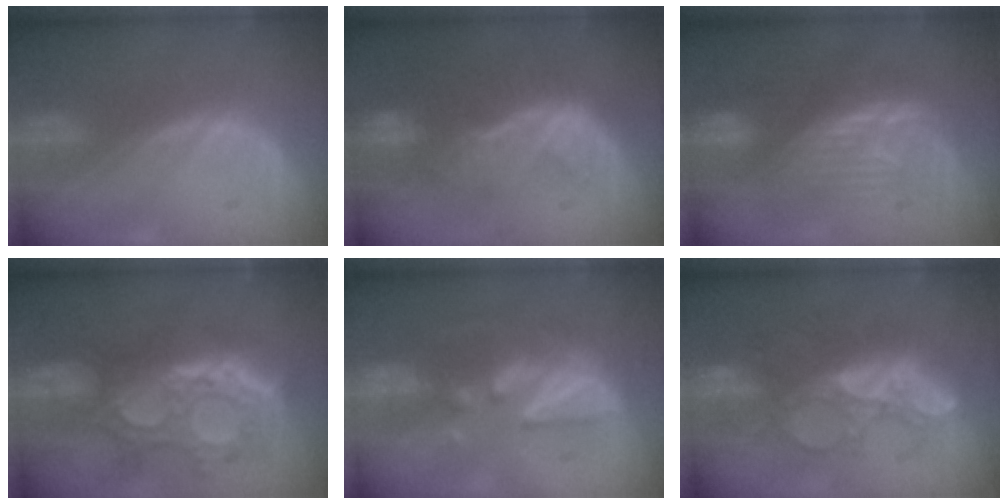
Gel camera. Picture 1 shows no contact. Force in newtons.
{"total": 9.7, "press": 8.6, "slide": 4.4}
{"total": 8.4, "press": 8.1, "slide": 1.9}
{"total": 11.9, "press": 10.7, "slide": 5.2}
{"total": 8.9, "press": 7.8, "slide": 4.3}
{"total": 8.8, "press": 8.5, "slide": 2.3}